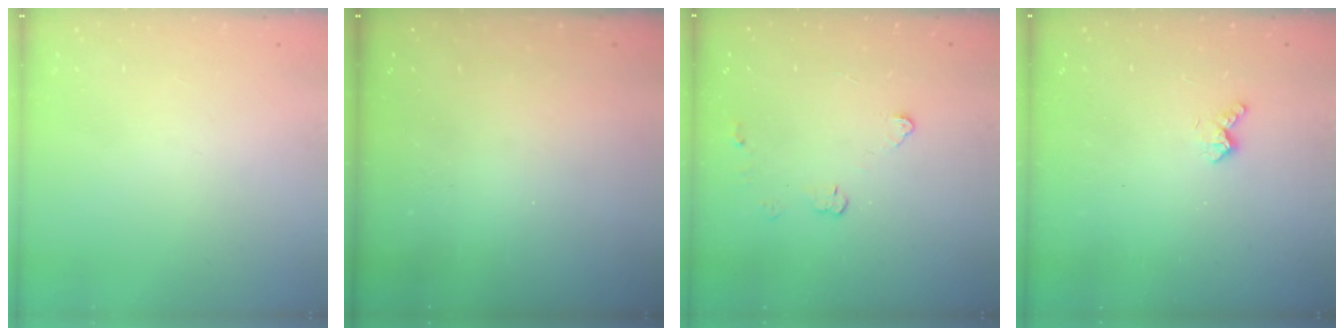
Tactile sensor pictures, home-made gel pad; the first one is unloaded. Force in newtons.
{"total": 0.0}
{"total": 3.6, "press": 3.6, "slide": 0.4}
{"total": 2.6, "press": 2.6, "slide": 0.6}